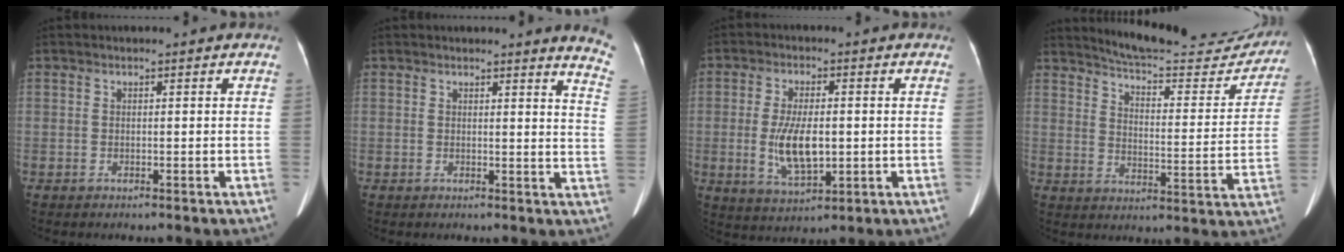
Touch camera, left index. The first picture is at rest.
{"total": 6.7, "force": [6.2, -0.5, 2.2], "torque": [-0.019, -0.065, 0.035]}
{"total": 8.1, "force": [-0.8, 3.1, 7.5], "torque": [-0.151, -0.005, -0.008]}
{"total": 20.1, "force": [19.2, 3.1, 5.4], "torque": [-0.068, -0.051, 0.244]}